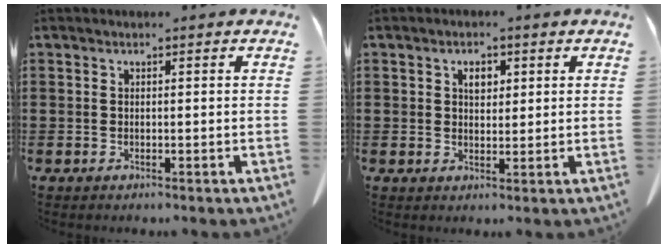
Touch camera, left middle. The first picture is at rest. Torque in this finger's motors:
{"motor_torque": [0.13, 0.09, 0.05, 0.03]}